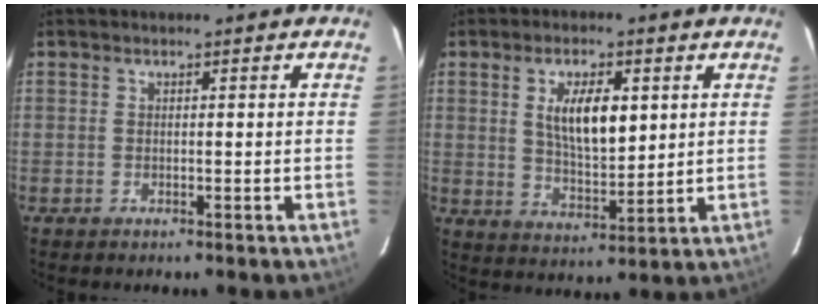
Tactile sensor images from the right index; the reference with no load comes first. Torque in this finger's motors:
{"motor_torque": [1.70, 0.32, 0.85, 0.21]}